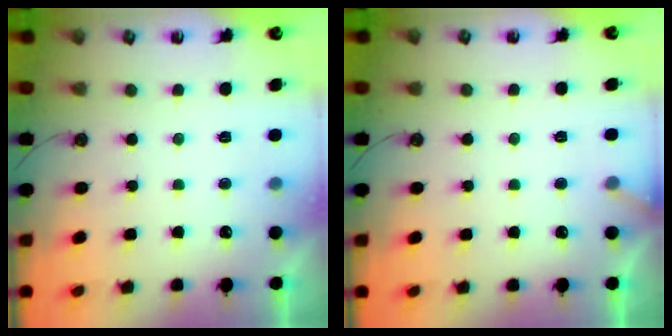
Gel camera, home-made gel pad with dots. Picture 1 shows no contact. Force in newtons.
{"total": 4.0, "press": 4.0, "slide": 0.3}